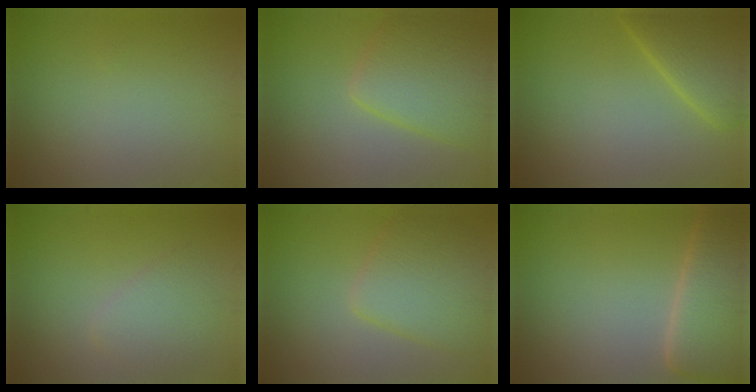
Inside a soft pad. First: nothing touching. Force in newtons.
{"total": 6.0, "press": 6.0, "slide": 0.3}
{"total": 4.6, "press": 4.6, "slide": 0.3}
{"total": 2.5, "press": 2.5, "slide": 0.1}
{"total": 5.3, "press": 5.3, "slide": 0.3}
{"total": 7.2, "press": 7.1, "slide": 0.3}